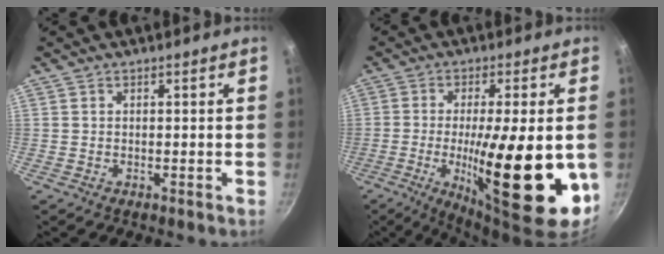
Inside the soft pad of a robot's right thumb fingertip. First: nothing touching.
{"total": 21.9, "force": [-4.0, 5.9, 20.8], "torque": [-0.310, -0.009, -0.054]}